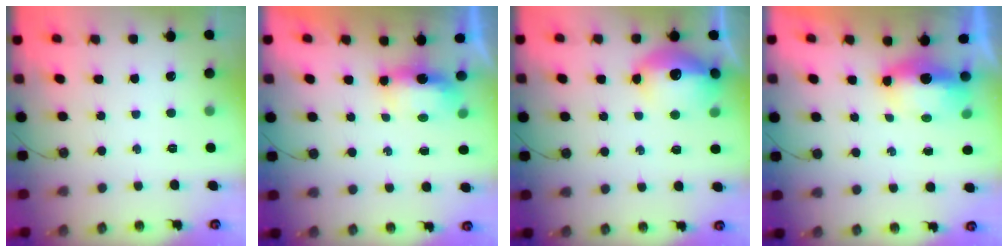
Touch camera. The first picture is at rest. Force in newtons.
{"total": 5.7, "press": 5.7, "slide": 0.9}
{"total": 15.0, "press": 14.9, "slide": 1.4}
{"total": 12.7, "press": 8.4, "slide": 9.5}